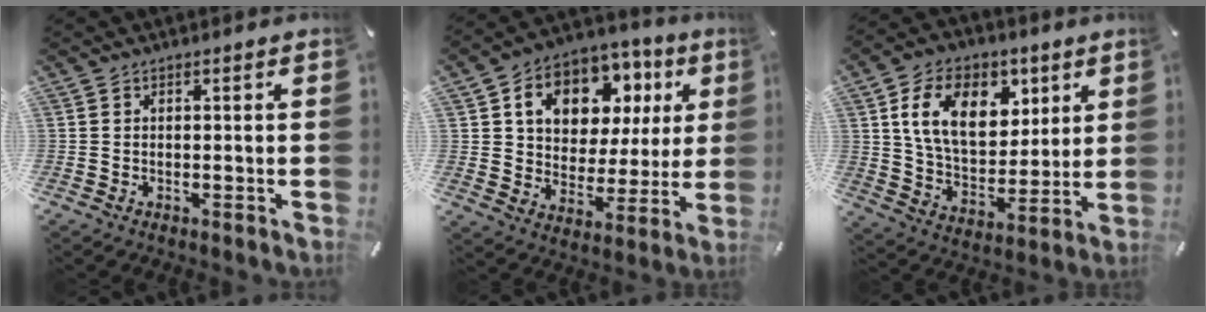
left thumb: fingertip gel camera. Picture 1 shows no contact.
{"total": 13.7, "force": [6.3, 10.2, 6.6], "torque": [-0.116, -0.025, 0.116]}
{"total": 16.0, "force": [6.5, 11.4, 9.3], "torque": [-0.152, -0.008, 0.121]}